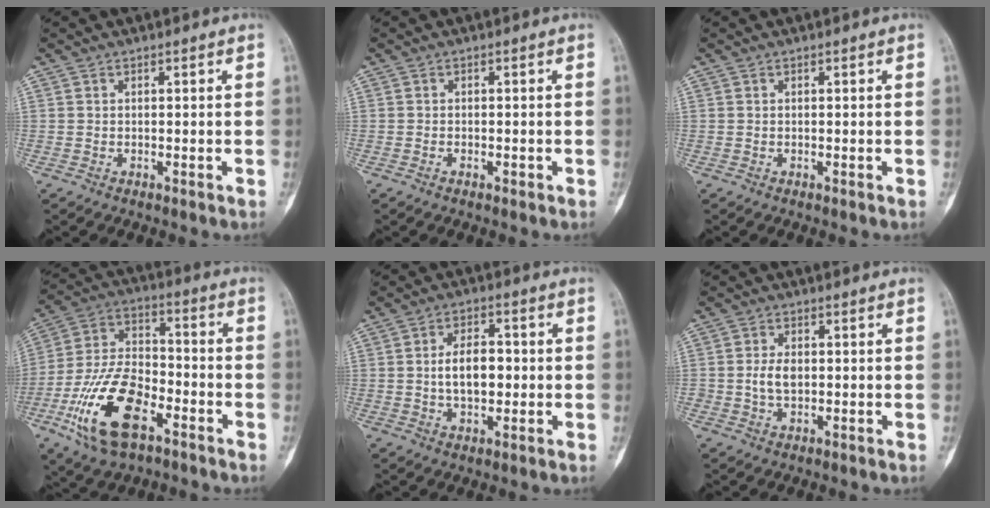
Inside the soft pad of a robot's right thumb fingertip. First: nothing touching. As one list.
[{"total": 0.9, "force": [-0.5, 0.4, 0.5], "torque": [-0.009, 0.006, -0.009]}, {"total": 0.0}, {"total": 18.7, "force": [-8.5, 9.3, 13.8], "torque": [-0.258, 0.042, -0.156]}, {"total": 7.9, "force": [-0.3, 4.6, 6.4], "torque": [-0.096, 0.011, -0.007]}, {"total": 4.0, "force": [-0.3, 2.5, 3.1], "torque": [-0.058, 0.006, -0.006]}]